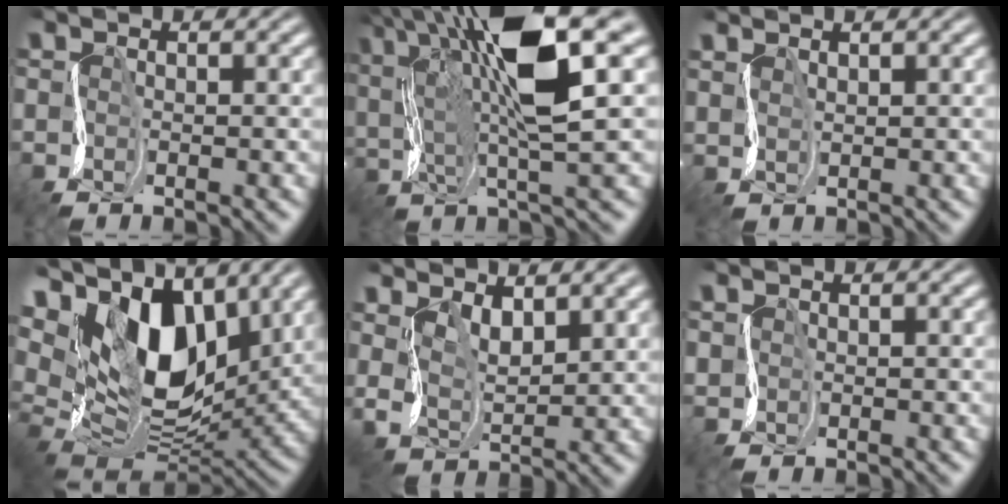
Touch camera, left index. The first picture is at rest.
{"total": 11.8, "force": [5.0, 2.7, 10.3], "torque": [-0.174, 0.023, 0.087]}
{"total": 1.8, "force": [1.8, 0.1, -0.2], "torque": [0.005, 0.003, 0.039]}
{"total": 15.0, "force": [7.8, 8.2, 9.8], "torque": [-0.185, 0.026, 0.131]}
{"total": 3.8, "force": [2.8, 1.4, 2.2], "torque": [-0.053, -0.003, 0.058]}
{"total": 0.6, "force": [0.2, 0.6, -0.2], "torque": [0.004, -0.002, 0.004]}